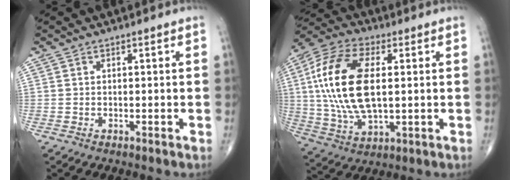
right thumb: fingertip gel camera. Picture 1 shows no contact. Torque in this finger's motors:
{"motor_torque": [-0.50, 2.54, 2.33, 0.43, 0.26]}